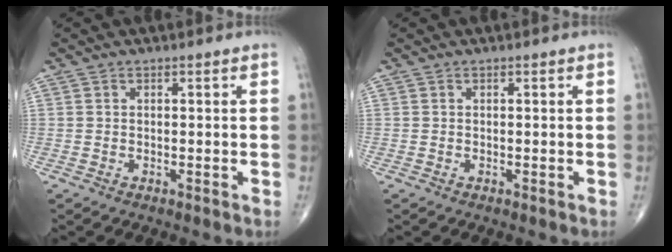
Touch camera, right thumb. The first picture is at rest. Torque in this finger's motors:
{"motor_torque": [0.00, 0.00, 0.04, 0.03, 0.00]}